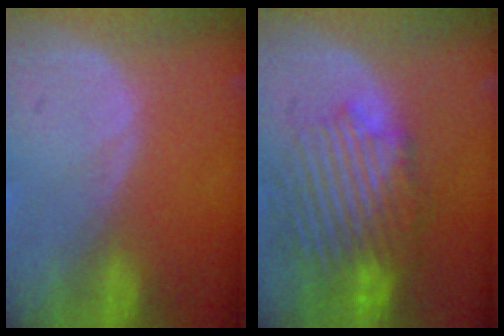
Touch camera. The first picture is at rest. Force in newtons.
{"total": 10.2, "press": 9.7, "slide": 3.0}